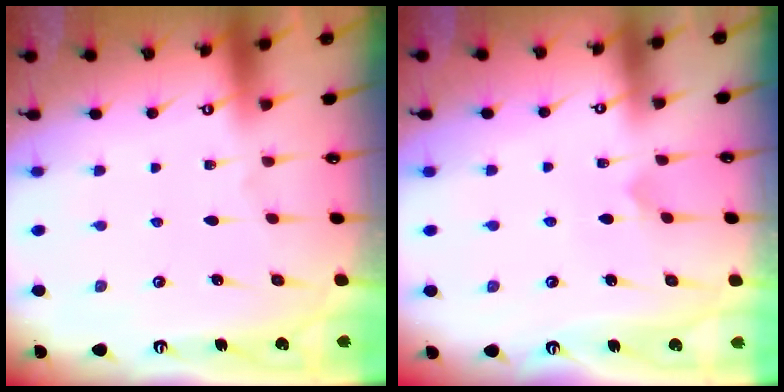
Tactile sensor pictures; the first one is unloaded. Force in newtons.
{"total": 4.4, "press": 4.4, "slide": 0.4}